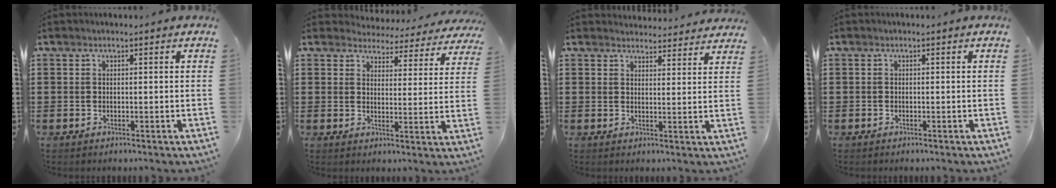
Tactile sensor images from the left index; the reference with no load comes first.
{"total": 3.9, "force": [3.9, 0.5, 0.1], "torque": [-0.018, -0.033, 0.064]}
{"total": 3.5, "force": [3.5, 0.5, 0.1], "torque": [-0.005, -0.017, 0.063]}
{"total": 0.0}